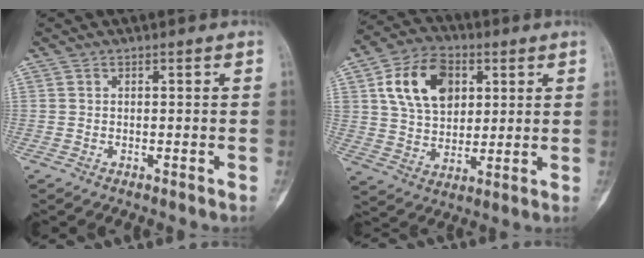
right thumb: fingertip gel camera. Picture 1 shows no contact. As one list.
[{"total": 14.7, "force": [4.8, 10.2, 9.4], "torque": [-0.136, -0.005, 0.086]}]